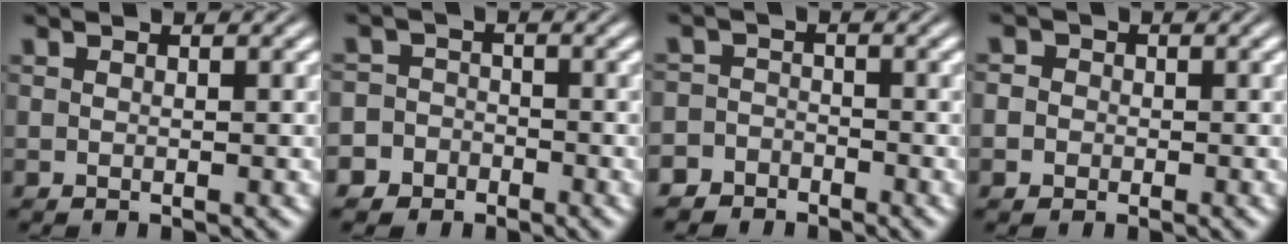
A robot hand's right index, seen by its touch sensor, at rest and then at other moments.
{"total": 5.8, "force": [-3.0, 5.0, 0.5], "torque": [-0.011, -0.019, -0.058]}
{"total": 4.2, "force": [-3.3, 2.5, -0.2], "torque": [0.013, -0.014, -0.060]}
{"total": 2.3, "force": [-0.4, 2.3, 0.3], "torque": [-0.003, 0.001, -0.016]}